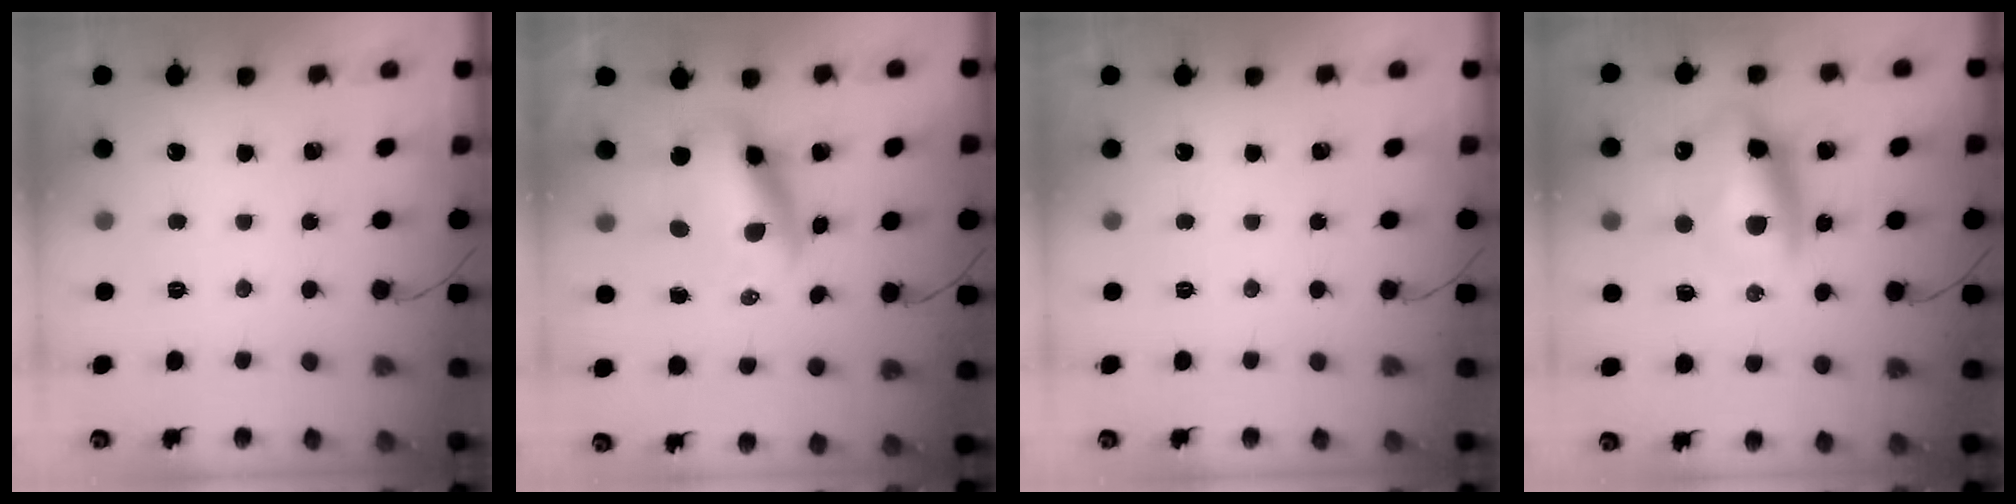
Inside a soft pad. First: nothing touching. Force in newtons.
{"total": 9.6, "press": 9.1, "slide": 2.9}
{"total": 0.0}
{"total": 12.9, "press": 12.6, "slide": 2.8}